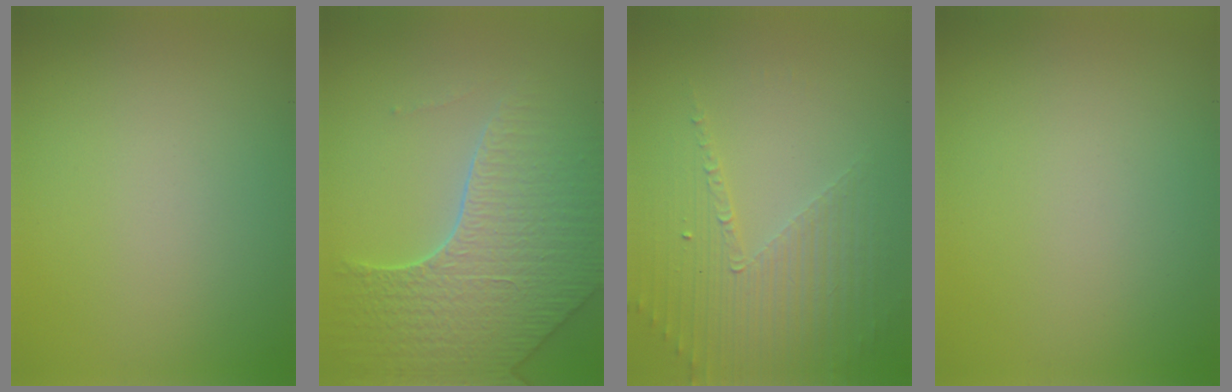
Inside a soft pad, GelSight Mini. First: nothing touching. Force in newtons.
{"total": 6.8, "press": 5.5, "slide": 3.9}
{"total": 4.0, "press": 3.2, "slide": 2.3}
{"total": 0.0}